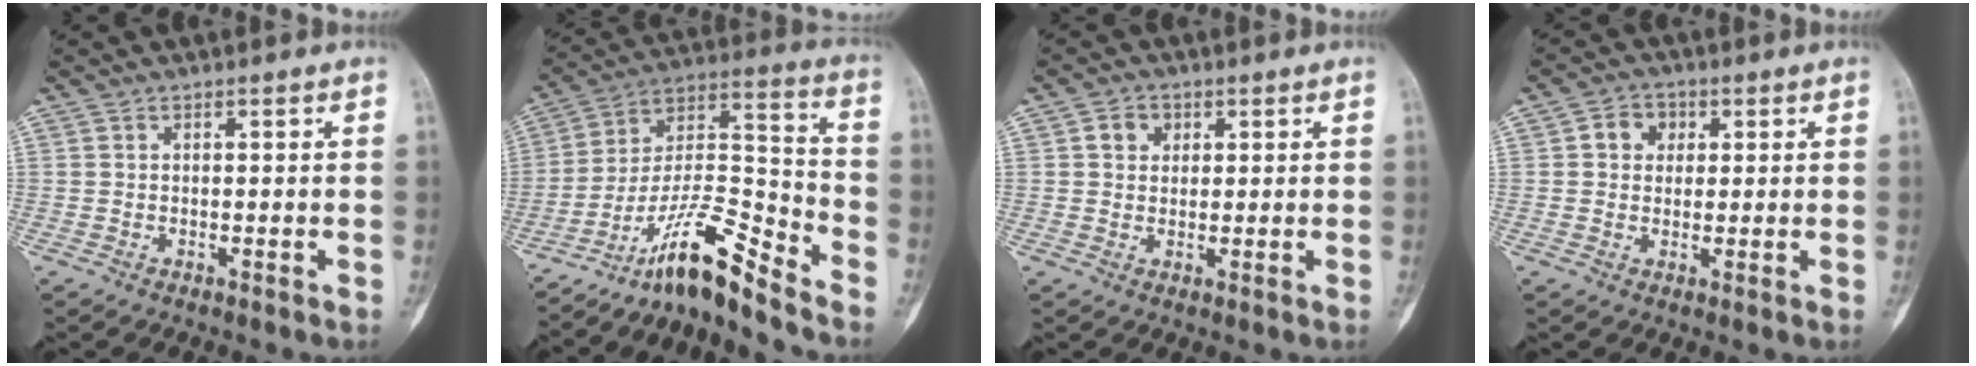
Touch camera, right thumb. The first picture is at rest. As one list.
[{"total": 13.3, "force": [-11.2, 1.7, 7.1], "torque": [-0.135, 0.112, -0.203]}, {"total": 3.2, "force": [1.2, 2.6, 1.5], "torque": [-0.011, -0.001, 0.018]}, {"total": 4.2, "force": [1.1, 3.7, 1.9], "torque": [-0.003, 0.004, 0.012]}]